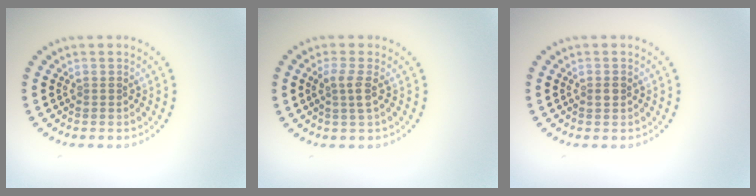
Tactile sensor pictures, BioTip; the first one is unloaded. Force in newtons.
{"total": 1.8, "press": 1.5, "slide": 1.0}
{"total": 1.0, "press": 1.0, "slide": 0.1}